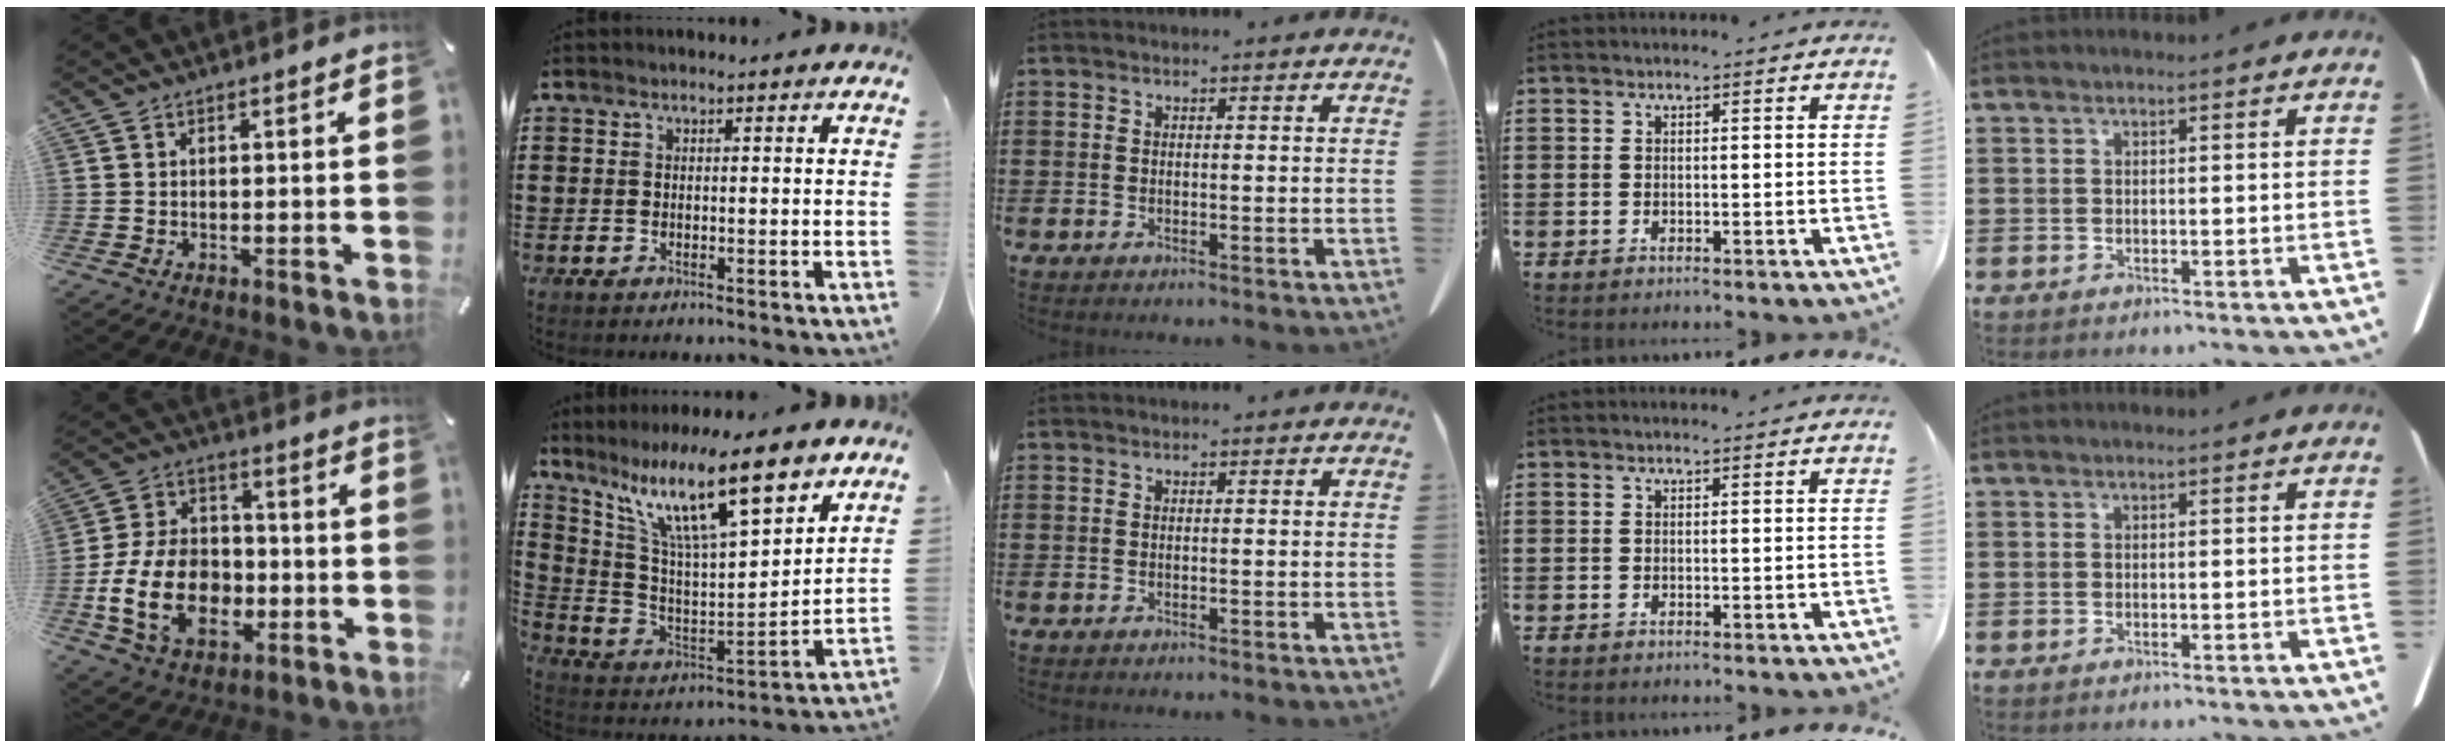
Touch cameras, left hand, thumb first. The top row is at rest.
{"thumb": {"total": 17.2, "force": [-4.6, 12.3, 11.2], "torque": [-0.241, 0.022, -0.082]}, "index": {"total": 14.8, "force": [9.7, 3.4, 10.6], "torque": [-0.207, -0.048, 0.161]}}